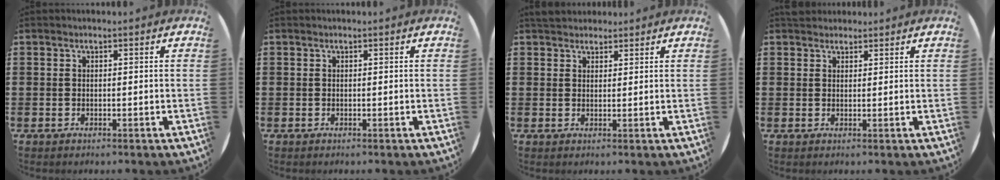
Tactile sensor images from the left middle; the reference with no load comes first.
{"total": 0.0}
{"total": 2.4, "force": [2.3, 0.8, 0.0], "torque": [-0.004, 0.002, 0.044]}
{"total": 1.5, "force": [1.4, 0.5, -0.1], "torque": [0.009, 0.001, 0.026]}